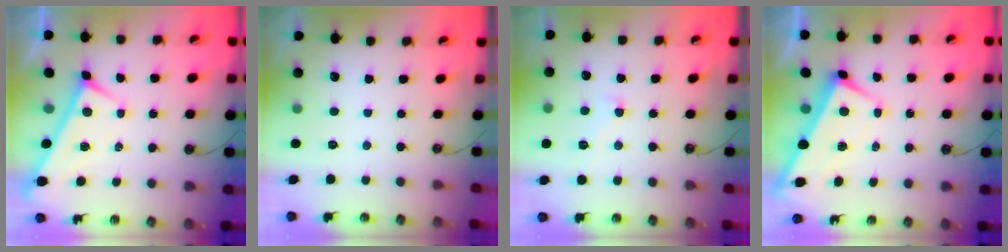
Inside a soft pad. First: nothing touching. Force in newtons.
{"total": 0.0}
{"total": 1.7, "press": 1.4, "slide": 0.8}
{"total": 1.6, "press": 1.2, "slide": 1.0}